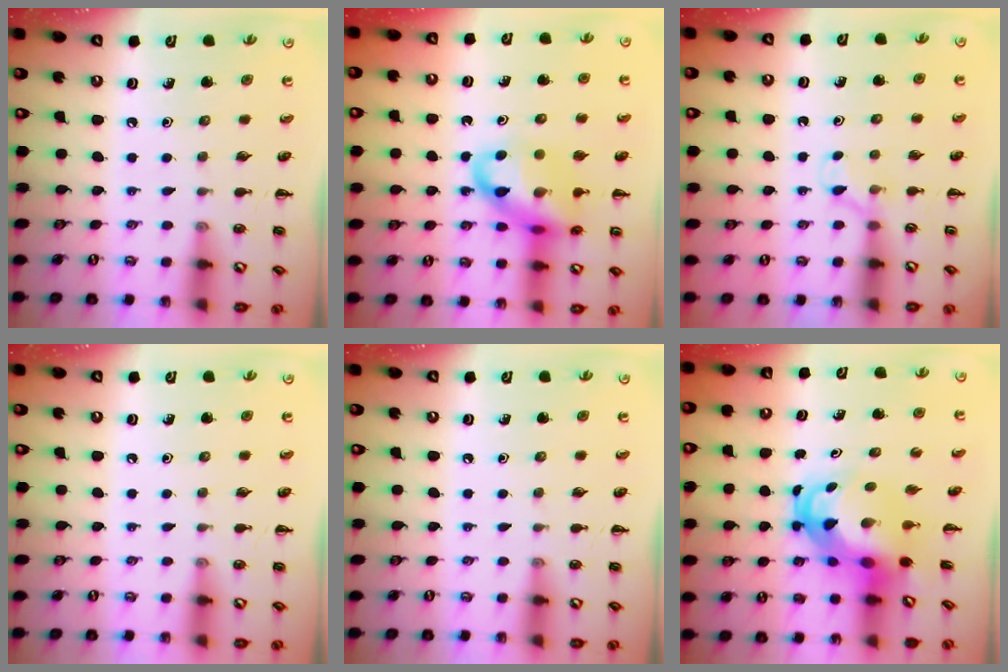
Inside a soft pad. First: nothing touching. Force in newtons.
{"total": 15.8, "press": 15.6, "slide": 3.0}
{"total": 4.8, "press": 4.6, "slide": 1.4}
{"total": 0.0}
{"total": 0.0}
{"total": 6.9, "press": 6.7, "slide": 2.0}